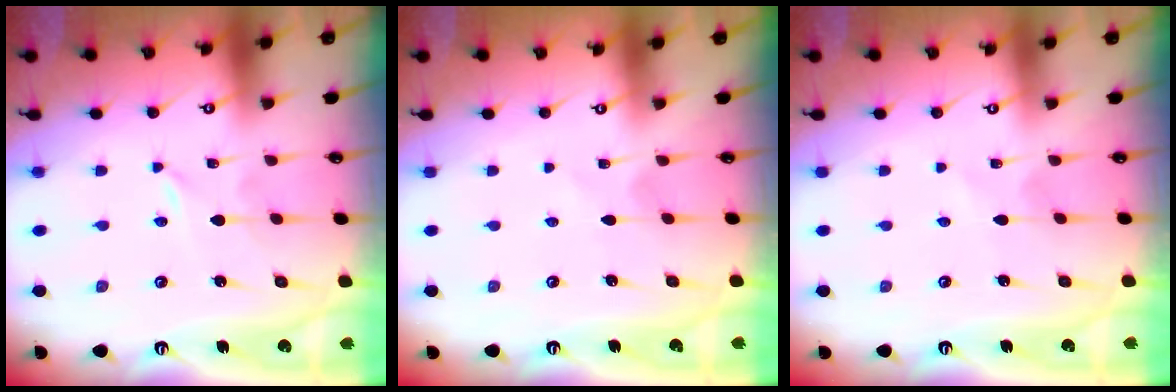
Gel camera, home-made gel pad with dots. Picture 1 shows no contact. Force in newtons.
{"total": 1.0, "press": 1.0, "slide": 0.1}
{"total": 2.0, "press": 2.0, "slide": 0.3}